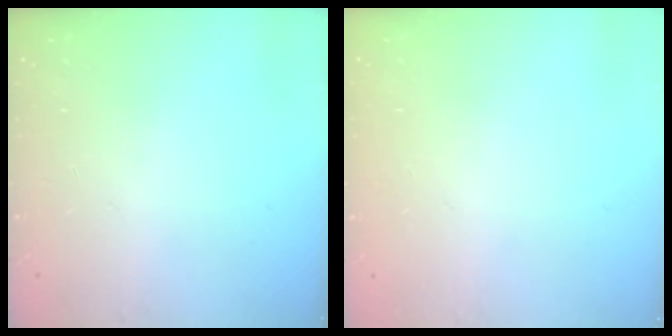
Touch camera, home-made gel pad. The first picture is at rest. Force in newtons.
{"total": 0.0}